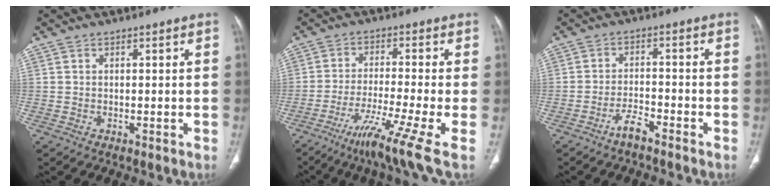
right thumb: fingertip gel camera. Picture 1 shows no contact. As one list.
[{"total": 12.5, "force": [-6.1, 0.2, 10.9], "torque": [-0.210, 0.000, -0.104]}, {"total": 3.7, "force": [-3.0, 0.7, 2.1], "torque": [-0.043, 0.022, -0.057]}]